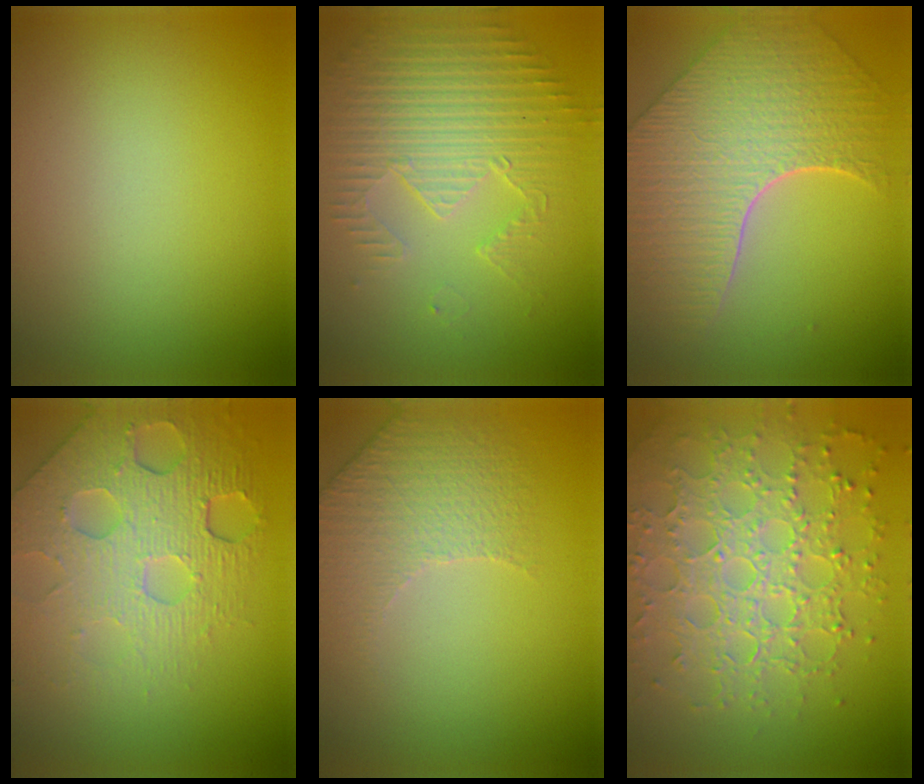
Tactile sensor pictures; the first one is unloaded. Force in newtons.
{"total": 3.8, "press": 3.6, "slide": 1.3}
{"total": 8.4, "press": 6.3, "slide": 5.6}
{"total": 8.2, "press": 5.4, "slide": 6.1}
{"total": 2.2, "press": 2.0, "slide": 1.0}
{"total": 7.8, "press": 5.7, "slide": 5.4}